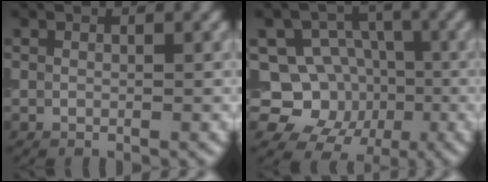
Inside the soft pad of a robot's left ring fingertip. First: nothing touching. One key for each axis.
{"total": 10.1, "fx": -2.3, "fy": 9.3, "fz": 3.1, "tx": -0.045, "ty": 0.022, "tz": -0.071}